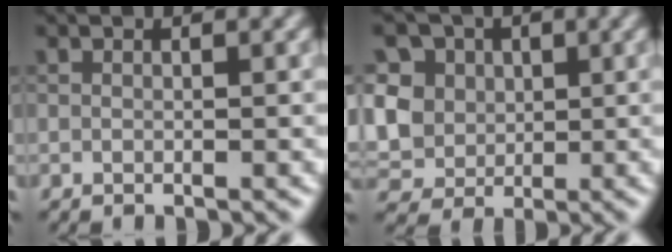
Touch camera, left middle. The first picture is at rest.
{"total": 9.5, "force": [2.3, 8.0, 4.4], "torque": [-0.101, 0.023, 0.026]}